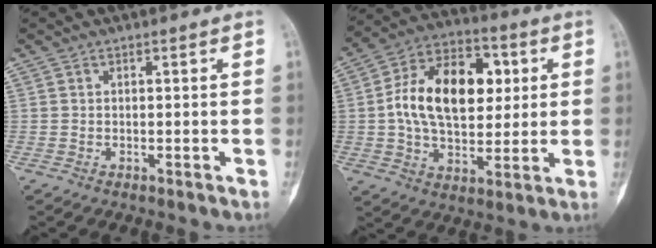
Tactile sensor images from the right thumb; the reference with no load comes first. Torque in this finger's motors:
{"motor_torque": [1.65, 1.92, 1.13, -0.38, 0.22]}